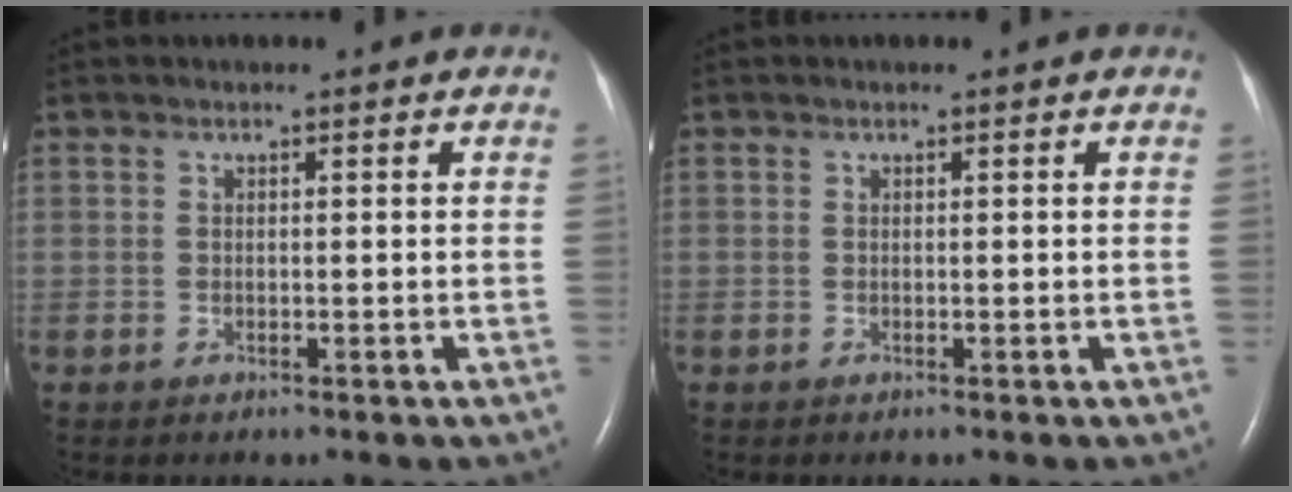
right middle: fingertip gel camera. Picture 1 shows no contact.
{"total": 0.0}